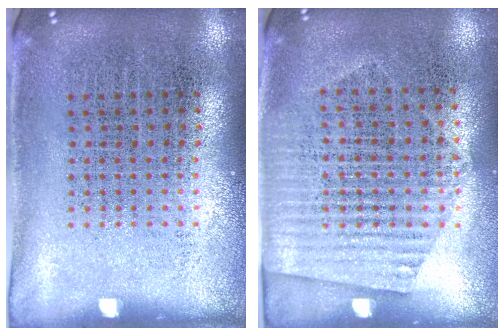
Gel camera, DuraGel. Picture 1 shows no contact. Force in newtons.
{"total": 1.5, "press": 1.2, "slide": 0.9}